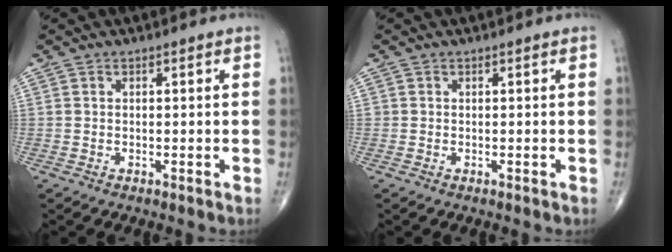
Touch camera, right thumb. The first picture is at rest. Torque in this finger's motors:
{"motor_torque": [0.12, 0.02, 0.14, 0.15, -0.02]}